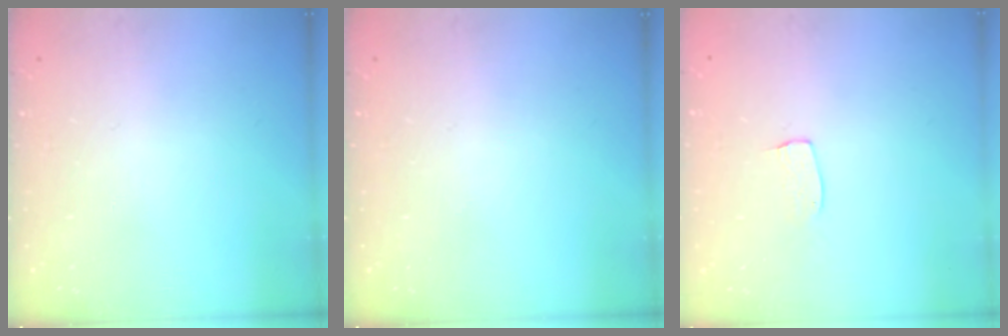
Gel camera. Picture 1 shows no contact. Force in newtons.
{"total": 0.0}
{"total": 5.3, "press": 5.3, "slide": 0.3}